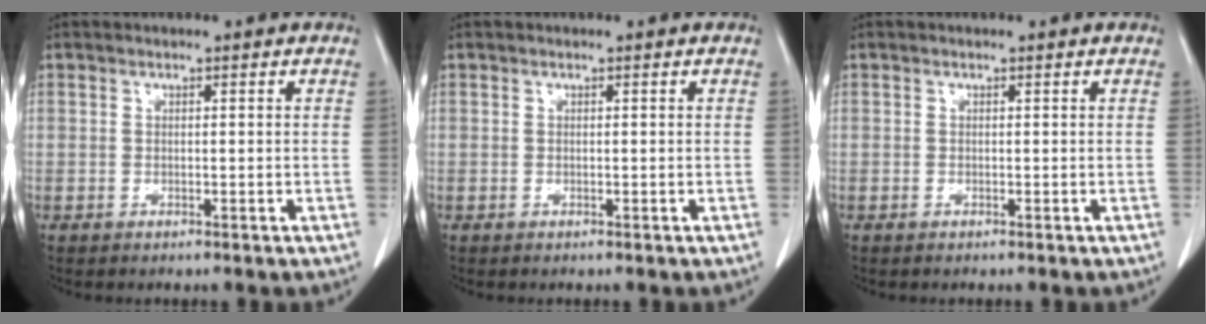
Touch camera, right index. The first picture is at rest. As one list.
[{"total": 0.0}, {"total": 0.0}]